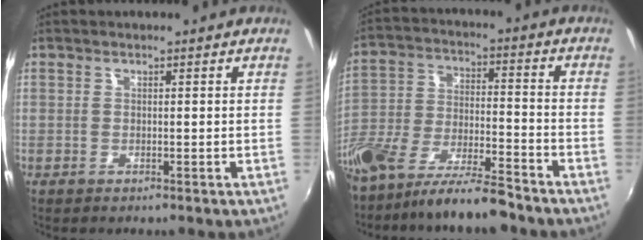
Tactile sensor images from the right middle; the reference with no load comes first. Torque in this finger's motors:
{"motor_torque": [1.08, -1.06, 0.38, 0.21]}